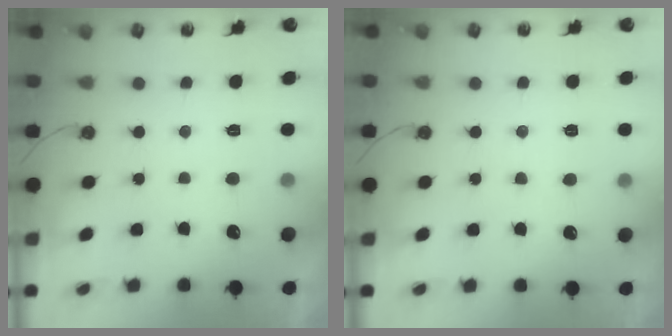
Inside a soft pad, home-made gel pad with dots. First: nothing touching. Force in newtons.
{"total": 4.6, "press": 4.5, "slide": 0.8}